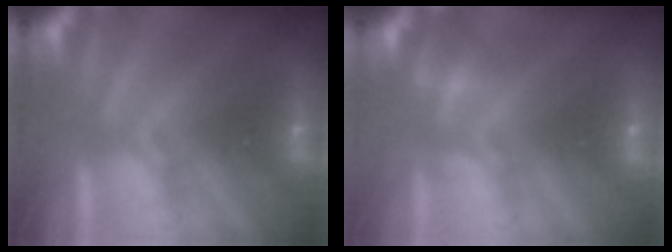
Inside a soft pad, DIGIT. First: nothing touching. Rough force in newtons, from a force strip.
{"total": 2.3}